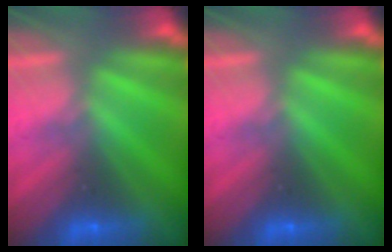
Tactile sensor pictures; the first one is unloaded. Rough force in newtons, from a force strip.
{"total": 0.0}